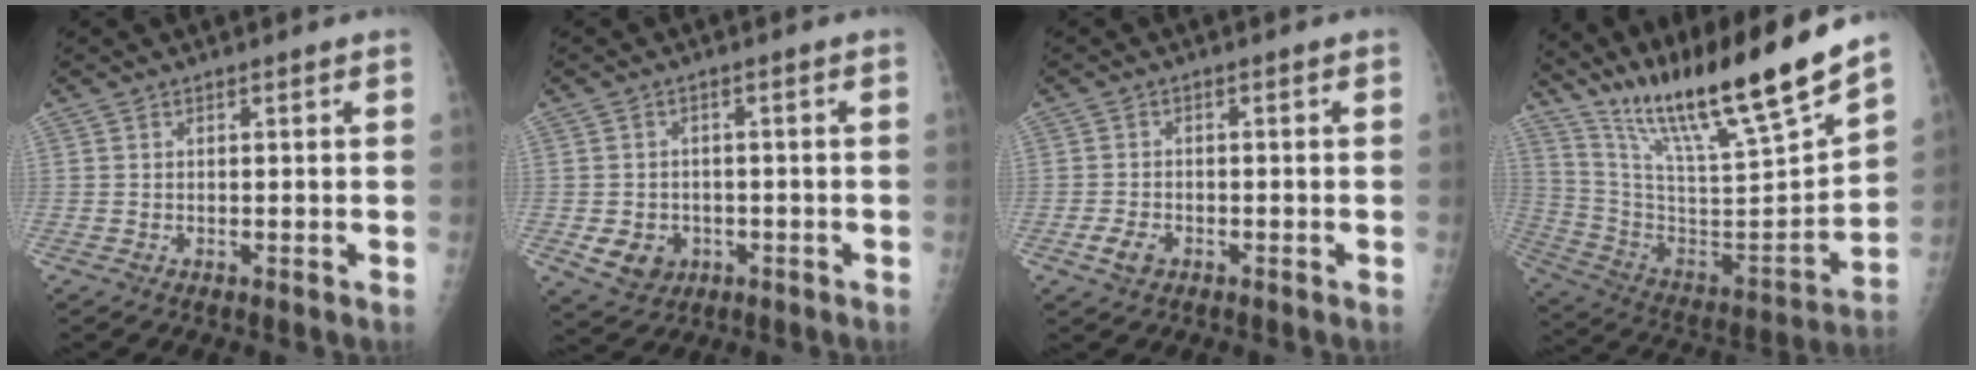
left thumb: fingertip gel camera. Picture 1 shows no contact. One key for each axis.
{"total": 5.9, "fx": -1.8, "fy": 5.0, "fz": 2.5, "tx": -0.028, "ty": 0.009, "tz": -0.016}
{"total": 3.1, "fx": -1.5, "fy": 2.1, "fz": 1.8, "tx": -0.033, "ty": 0.004, "tz": -0.026}
{"total": 25.8, "fx": 20.8, "fy": 1.9, "fz": 15.1, "tx": -0.239, "ty": -0.112, "tz": 0.358}